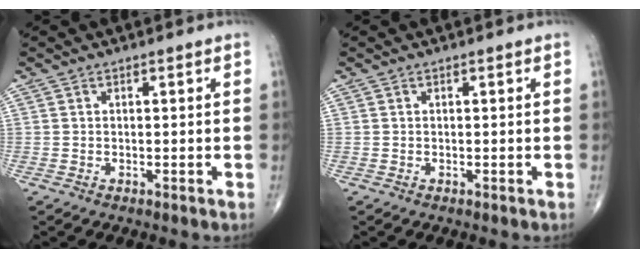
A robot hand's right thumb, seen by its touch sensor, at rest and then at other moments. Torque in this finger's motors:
{"motor_torque": [-0.04, 0.02, 0.02, 0.03, 0.01]}